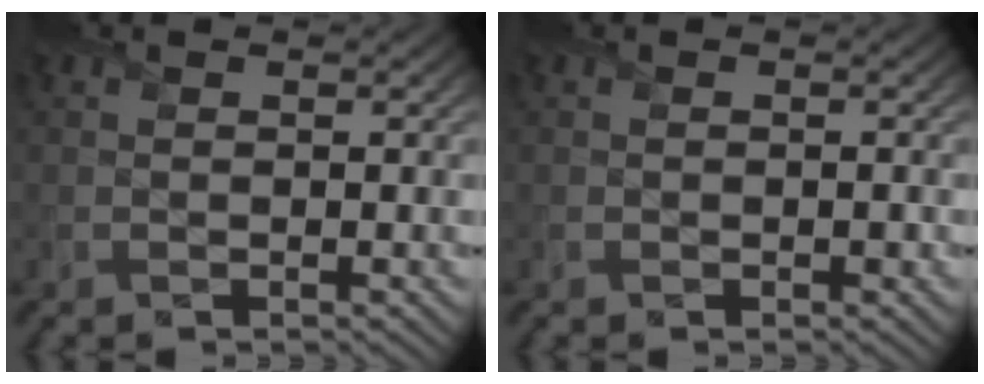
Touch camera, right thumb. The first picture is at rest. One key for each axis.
{"total": 0.8, "fx": -0.3, "fy": 0.5, "fz": 0.5, "tx": -0.005, "ty": -0.004, "tz": -0.003}